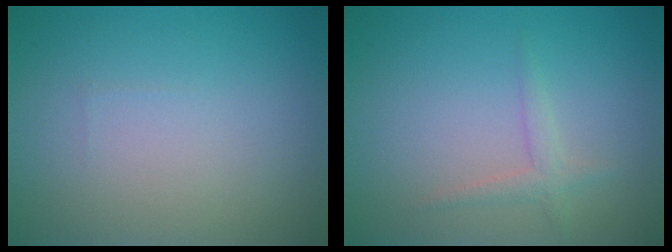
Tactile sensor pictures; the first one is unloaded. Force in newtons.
{"total": 1.4, "press": 1.4, "slide": 0.0}